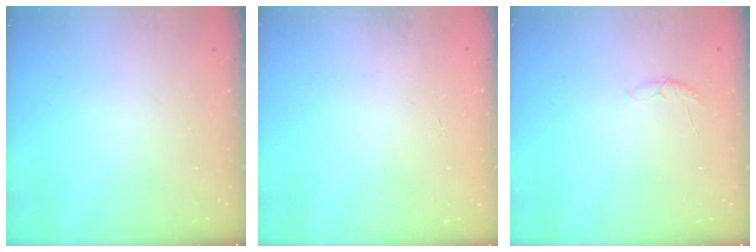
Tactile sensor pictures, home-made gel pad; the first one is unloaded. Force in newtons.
{"total": 0.0}
{"total": 4.2, "press": 4.2, "slide": 0.6}